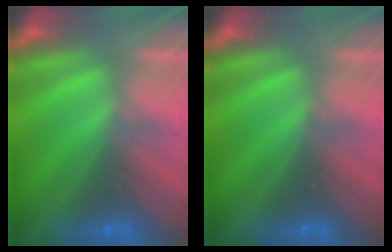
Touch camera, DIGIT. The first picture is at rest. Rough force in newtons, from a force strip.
{"total": 0.0}